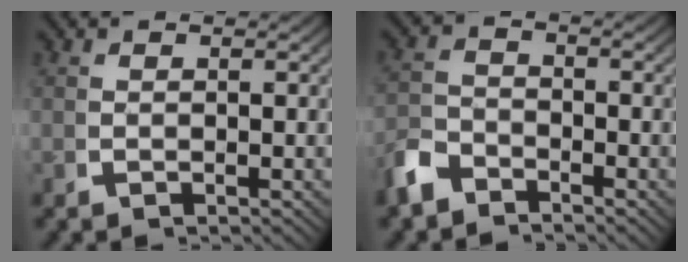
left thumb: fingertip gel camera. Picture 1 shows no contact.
{"total": 3.0, "force": [-2.6, 1.3, 0.8], "torque": [-0.017, -0.007, -0.048]}